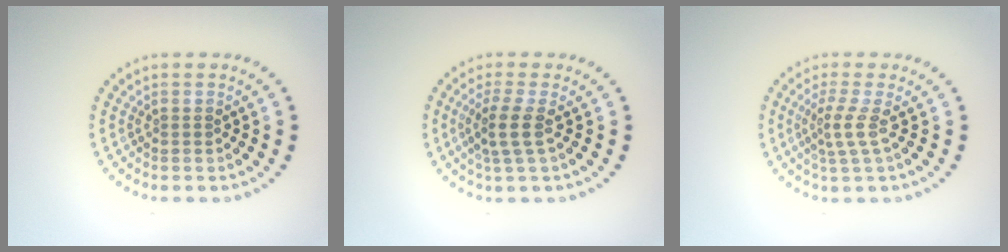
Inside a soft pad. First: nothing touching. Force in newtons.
{"total": 2.3, "press": 1.9, "slide": 1.4}
{"total": 2.2, "press": 1.5, "slide": 1.6}